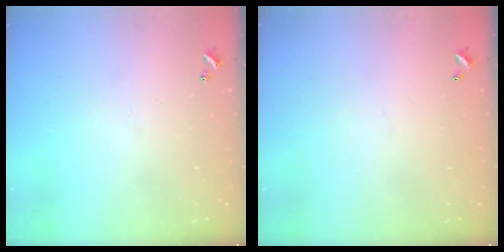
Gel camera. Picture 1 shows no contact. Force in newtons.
{"total": 2.7, "press": 2.7, "slide": 0.1}